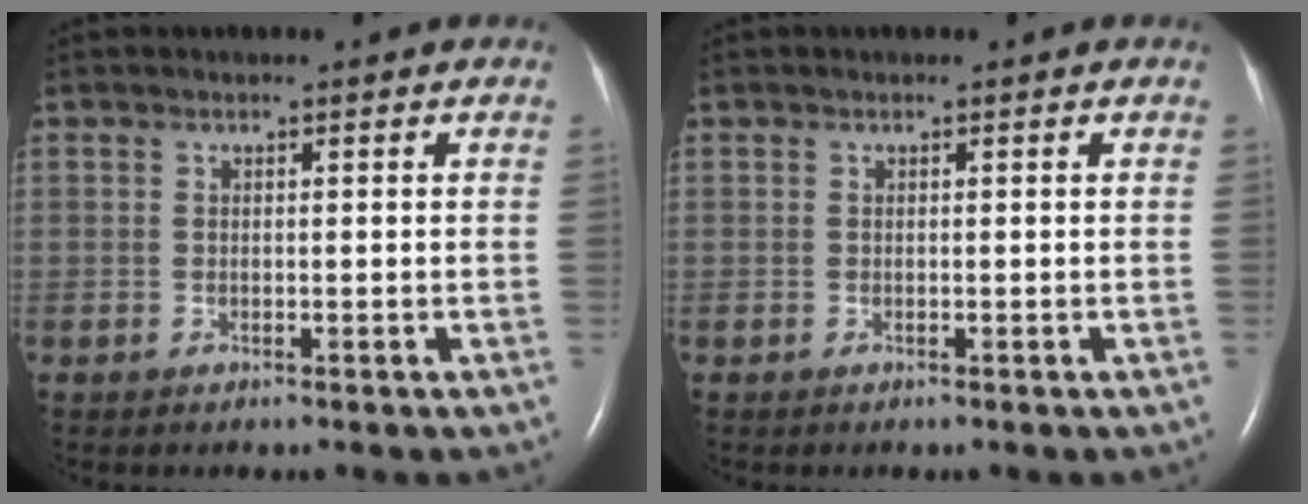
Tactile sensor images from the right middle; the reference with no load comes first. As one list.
[{"total": 0.0}]